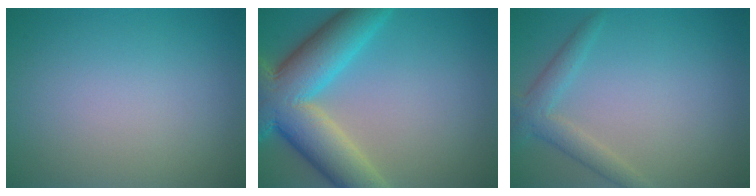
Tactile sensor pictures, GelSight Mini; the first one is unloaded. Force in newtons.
{"total": 10.6, "press": 10.6, "slide": 0.7}
{"total": 2.6, "press": 2.5, "slide": 0.1}